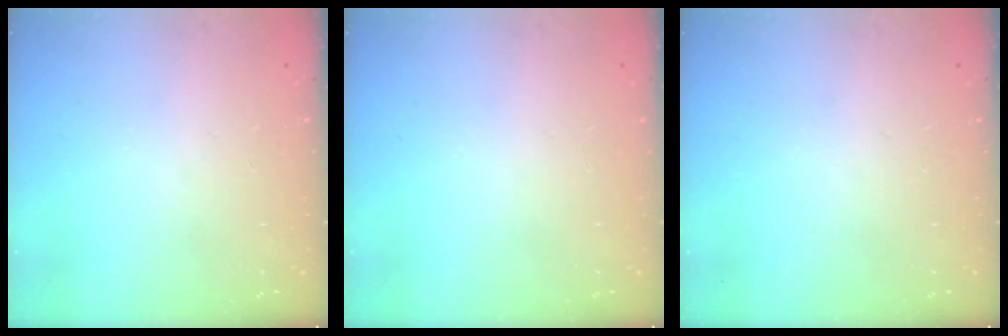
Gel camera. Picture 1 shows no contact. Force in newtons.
{"total": 0.0}
{"total": 0.0}